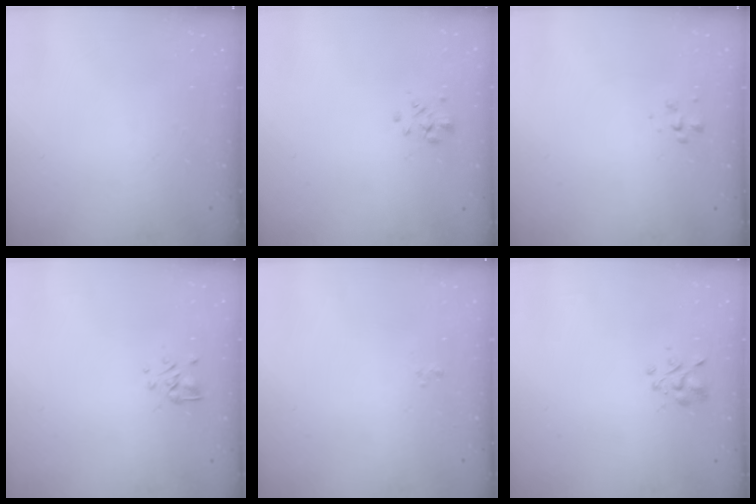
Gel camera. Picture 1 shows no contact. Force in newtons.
{"total": 1.3, "press": 1.1, "slide": 0.6}
{"total": 1.4, "press": 1.3, "slide": 0.4}
{"total": 2.9, "press": 2.6, "slide": 1.4}
{"total": 0.6, "press": 0.2, "slide": 0.5}
{"total": 2.4, "press": 2.2, "slide": 1.0}